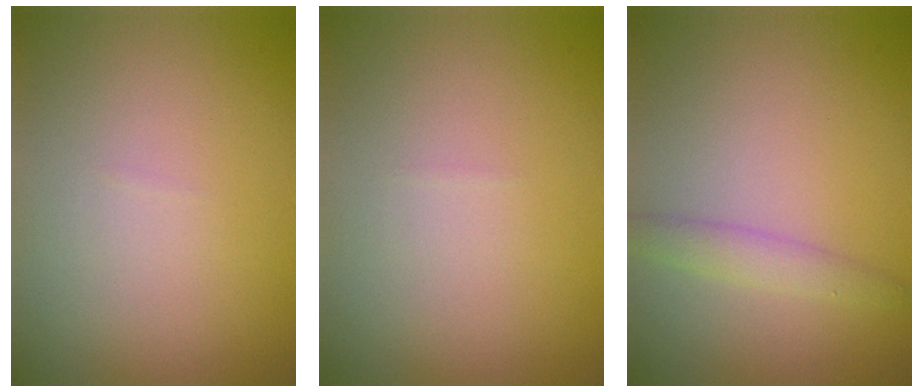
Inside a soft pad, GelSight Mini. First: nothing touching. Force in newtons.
{"total": 0.0}
{"total": 1.8, "press": 1.7, "slide": 0.2}